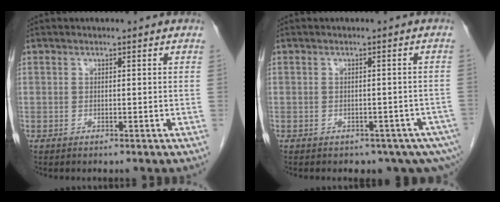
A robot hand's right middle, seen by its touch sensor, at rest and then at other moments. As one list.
[{"total": 7.9, "force": [-5.4, 3.7, 4.4], "torque": [-0.049, -0.003, -0.062]}]